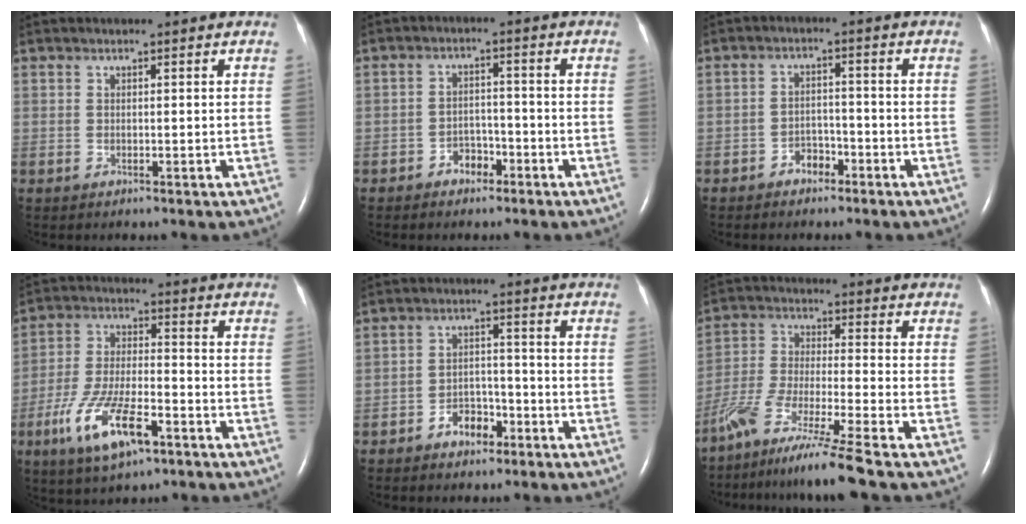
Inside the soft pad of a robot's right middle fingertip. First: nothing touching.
{"total": 3.3, "force": [-2.2, 2.1, 1.3], "torque": [-0.018, 0.008, -0.034]}
{"total": 3.0, "force": [-2.1, 1.8, 1.1], "torque": [-0.016, 0.008, -0.034]}
{"total": 12.1, "force": [-6.1, 3.5, 9.8], "torque": [-0.197, -0.007, -0.108]}
{"total": 4.6, "force": [-2.9, 2.7, 2.3], "torque": [-0.038, 0.015, -0.048]}
{"total": 10.9, "force": [-8.7, -1.6, 6.5], "torque": [-0.135, -0.034, -0.165]}